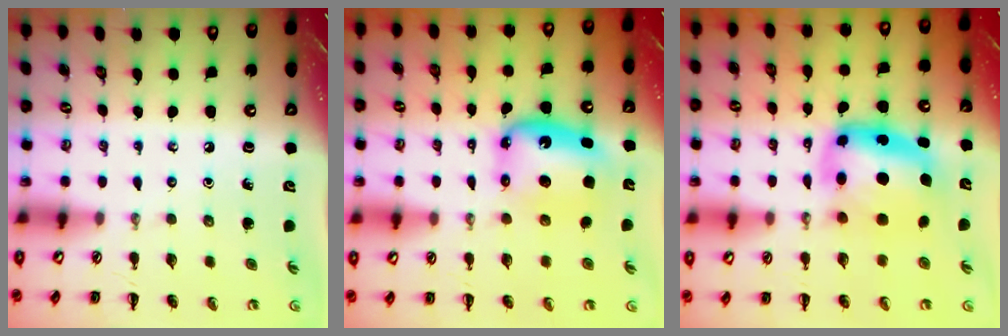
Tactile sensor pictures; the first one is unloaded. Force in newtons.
{"total": 8.5, "press": 8.2, "slide": 2.3}
{"total": 8.9, "press": 8.6, "slide": 2.5}